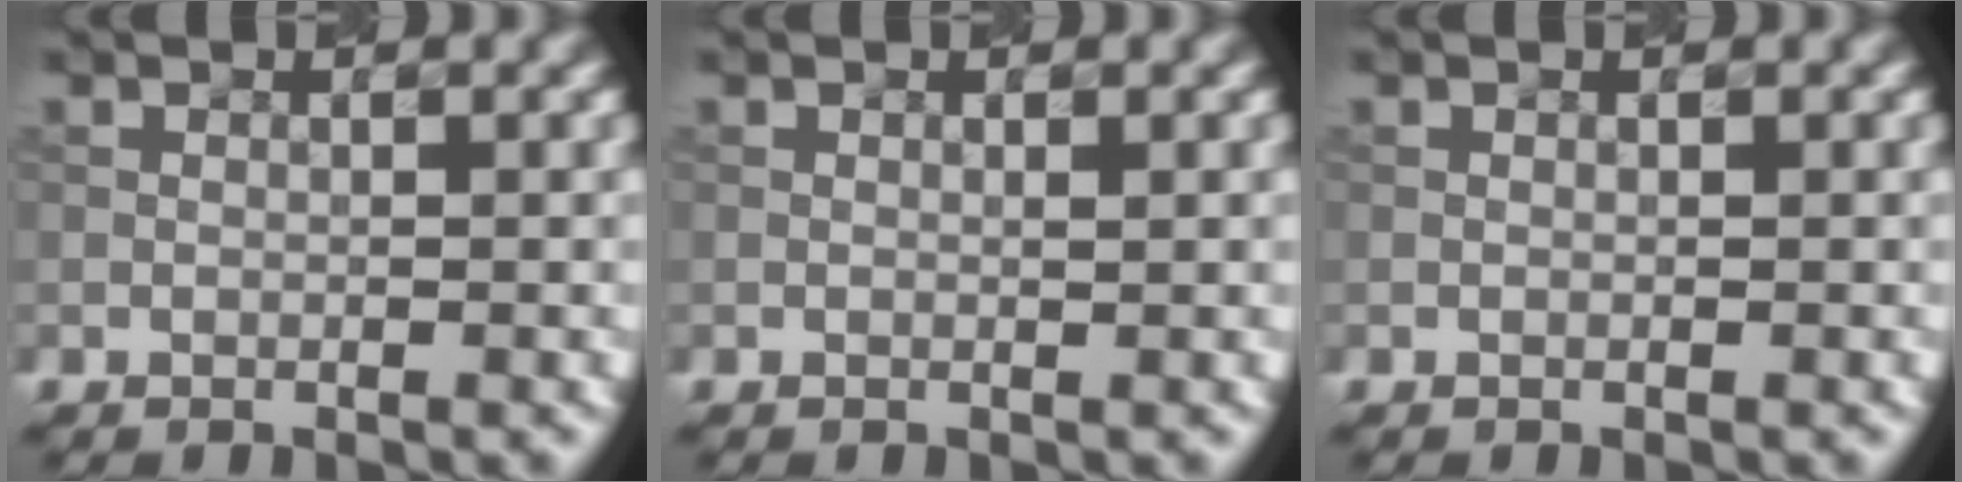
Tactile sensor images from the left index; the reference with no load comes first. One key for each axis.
{"total": 0.0}
{"total": 0.0}